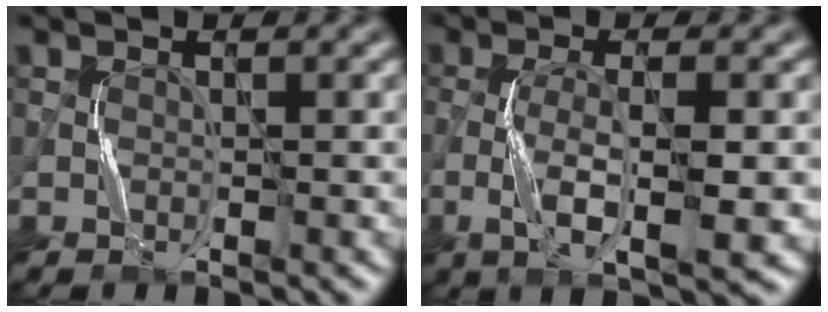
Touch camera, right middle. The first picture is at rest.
{"total": 5.6, "force": [-1.4, 1.3, 5.3], "torque": [-0.103, -0.002, -0.027]}